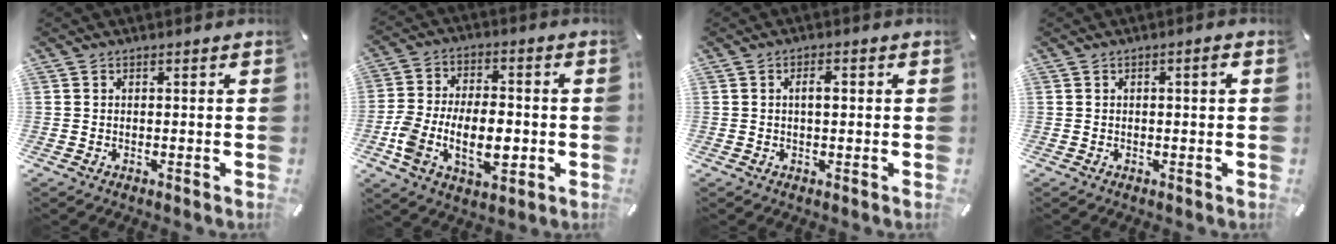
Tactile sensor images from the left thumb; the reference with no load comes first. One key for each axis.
{"total": 14.0, "fx": -3.6, "fy": 9.0, "fz": 10.2, "tx": -0.211, "ty": 0.008, "tz": -0.062}
{"total": 2.9, "fx": 0.4, "fy": 1.3, "fz": 2.6, "tx": -0.044, "ty": 0.004, "tz": 0.002}
{"total": 1.5, "fx": 0.2, "fy": 0.2, "fz": 1.5, "tx": -0.027, "ty": 0.001, "tz": 0.002}